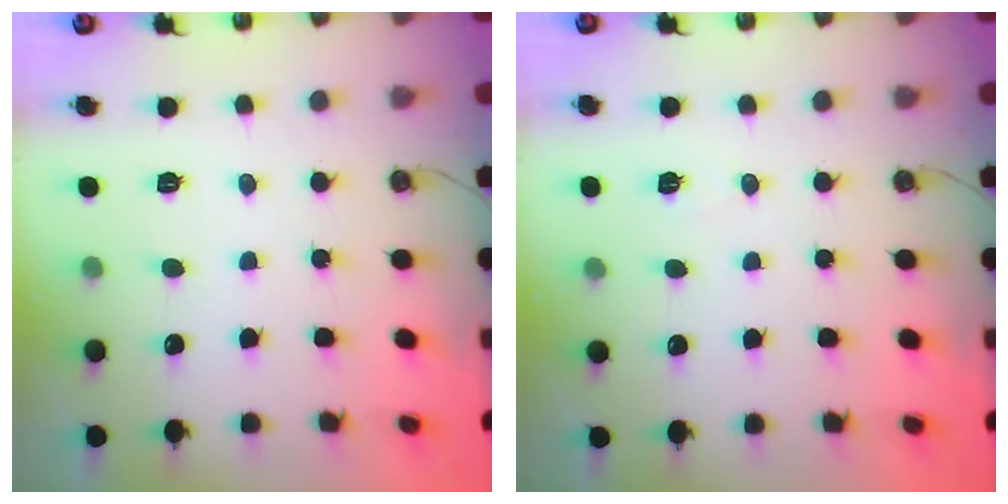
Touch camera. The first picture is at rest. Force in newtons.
{"total": 5.5, "press": 3.2, "slide": 4.5}